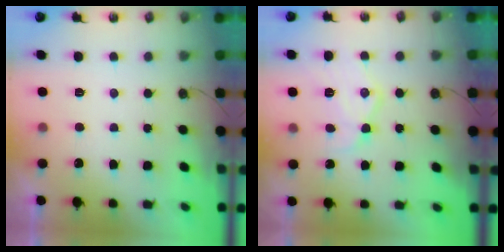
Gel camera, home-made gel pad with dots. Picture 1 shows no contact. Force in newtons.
{"total": 12.8, "press": 12.8, "slide": 1.0}